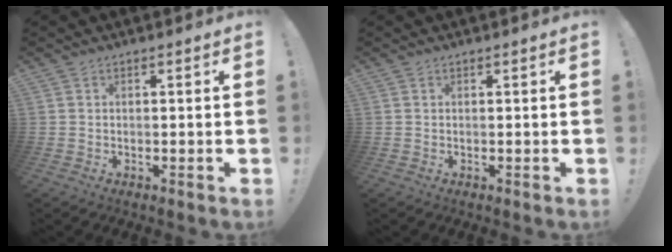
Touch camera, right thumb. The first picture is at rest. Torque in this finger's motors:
{"motor_torque": [0.00, 0.00, -0.01, 0.01, 0.06]}